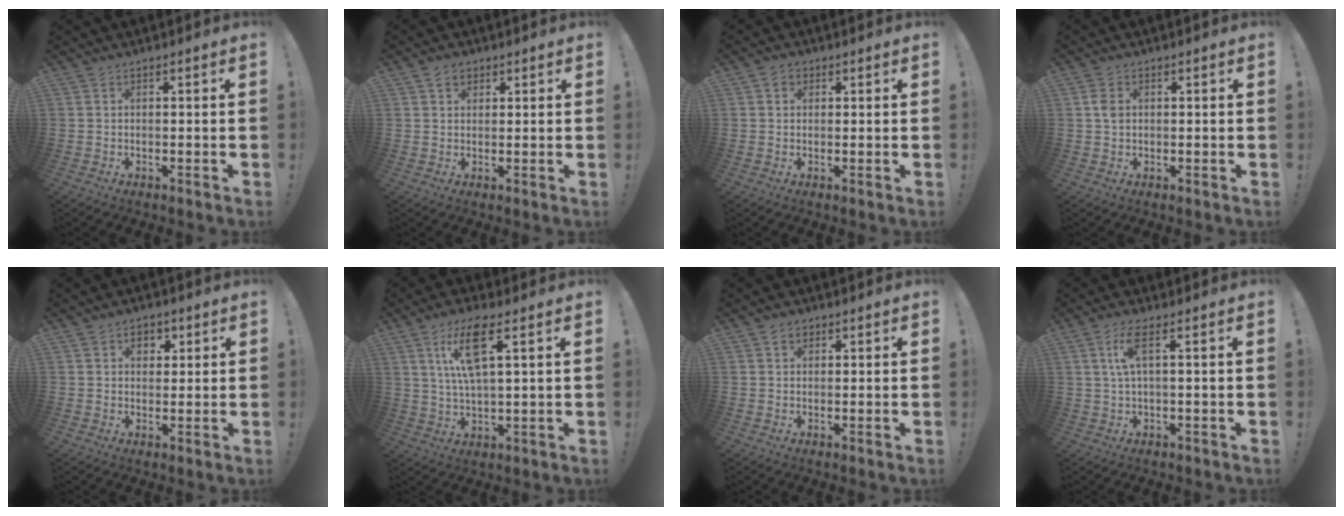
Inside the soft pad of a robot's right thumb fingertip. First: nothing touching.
{"total": 3.5, "force": [1.9, 2.6, 1.3], "torque": [-0.017, -0.004, 0.034]}
{"total": 2.5, "force": [1.0, 2.1, 1.0], "torque": [-0.013, -0.002, 0.017]}
{"total": 3.0, "force": [0.5, 2.1, 2.0], "torque": [-0.040, 0.005, 0.009]}
{"total": 4.3, "force": [2.1, 3.3, 1.7], "torque": [-0.007, -0.007, 0.031]}
{"total": 11.8, "force": [5.0, 3.6, 10.1], "torque": [-0.194, -0.001, 0.087]}
{"total": 2.3, "force": [1.2, 1.7, 0.9], "torque": [-0.013, 0.000, 0.021]}
{"total": 5.7, "force": [1.9, 1.2, 5.3], "torque": [-0.102, 0.000, 0.032]}